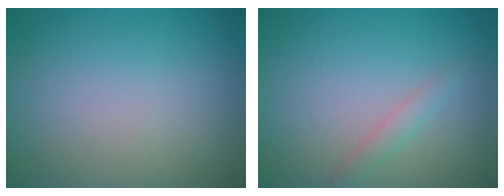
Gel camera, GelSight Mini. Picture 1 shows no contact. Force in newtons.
{"total": 1.3, "press": 1.3, "slide": 0.1}